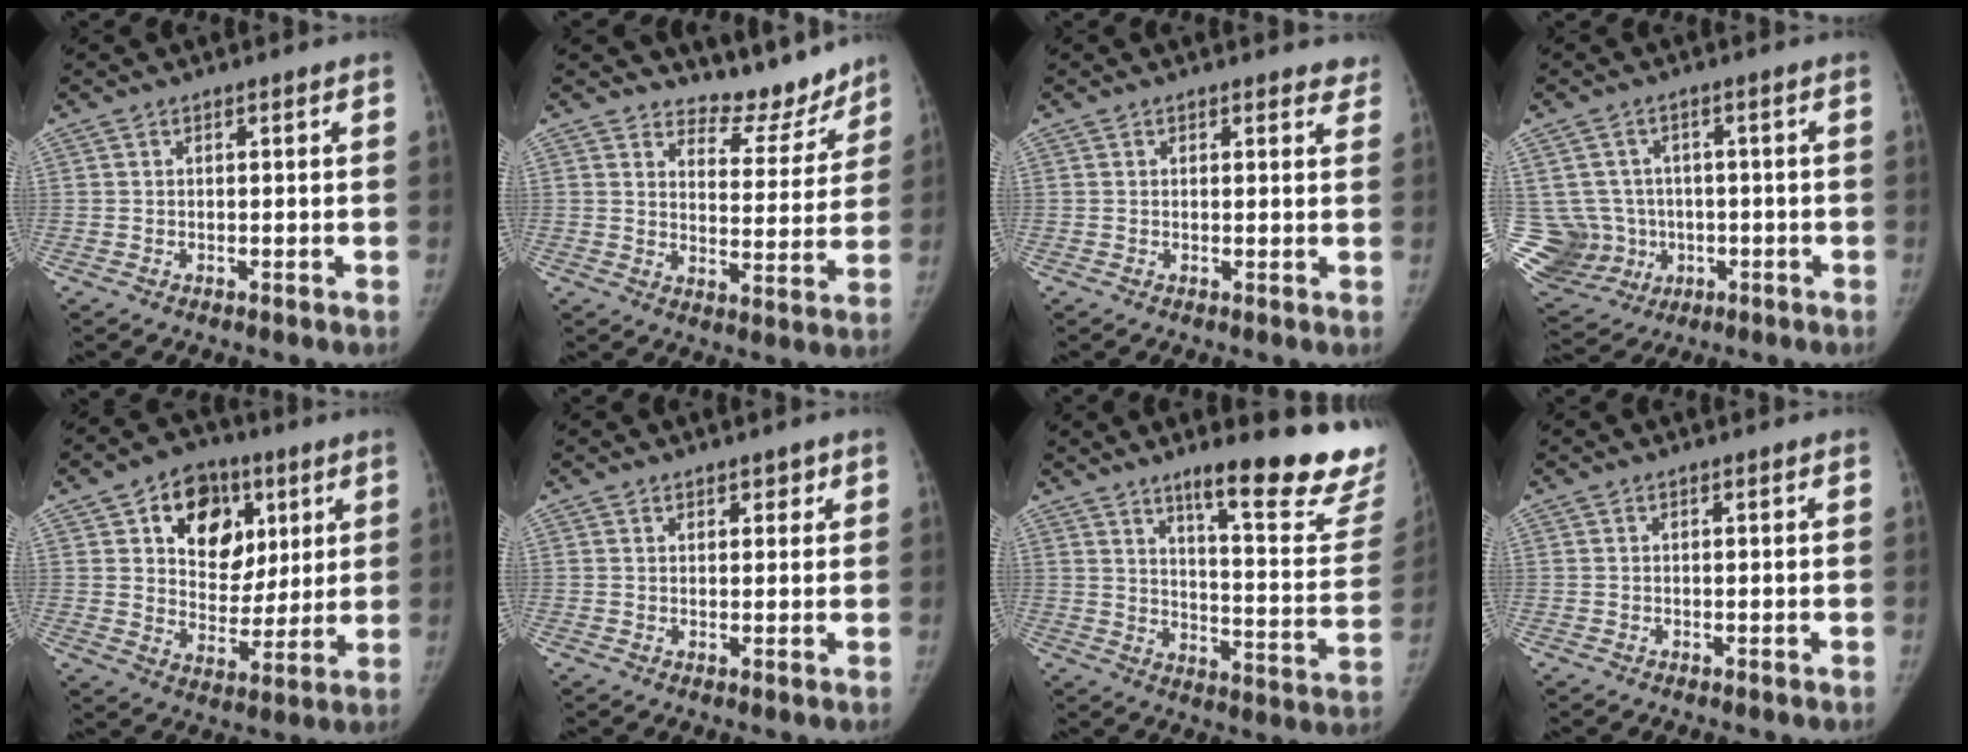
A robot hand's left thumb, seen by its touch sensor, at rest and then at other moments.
{"total": 9.6, "force": [8.9, 3.5, 0.9], "torque": [0.023, -0.086, 0.123]}
{"total": 2.8, "force": [2.4, 1.4, 0.3], "torque": [0.027, -0.011, 0.012]}
{"total": 14.7, "force": [-1.5, 13.8, 5.0], "torque": [-0.118, 0.026, 0.001]}
{"total": 15.7, "force": [6.2, 11.5, 8.8], "torque": [-0.080, -0.019, 0.101]}
{"total": 2.1, "force": [1.4, 1.3, 0.7], "torque": [0.012, -0.006, 0.016]}
{"total": 22.2, "force": [16.1, 4.2, 14.7], "torque": [-0.159, -0.116, 0.218]}
{"total": 0.0}